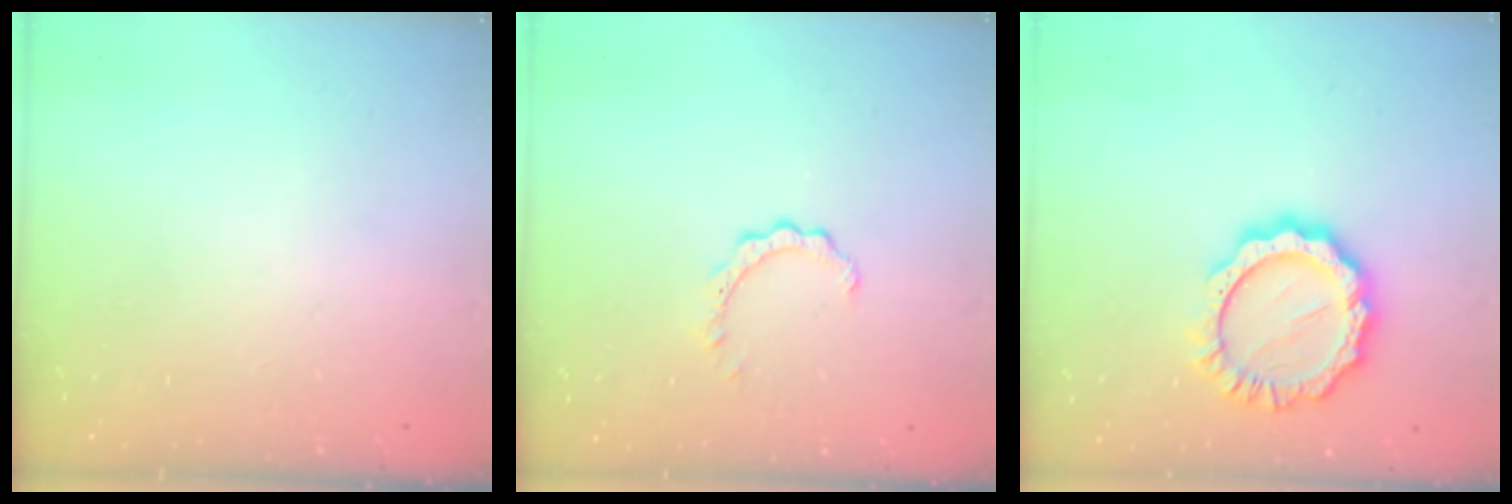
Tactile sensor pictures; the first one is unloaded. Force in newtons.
{"total": 2.3, "press": 2.3, "slide": 0.3}
{"total": 13.2, "press": 13.1, "slide": 1.1}